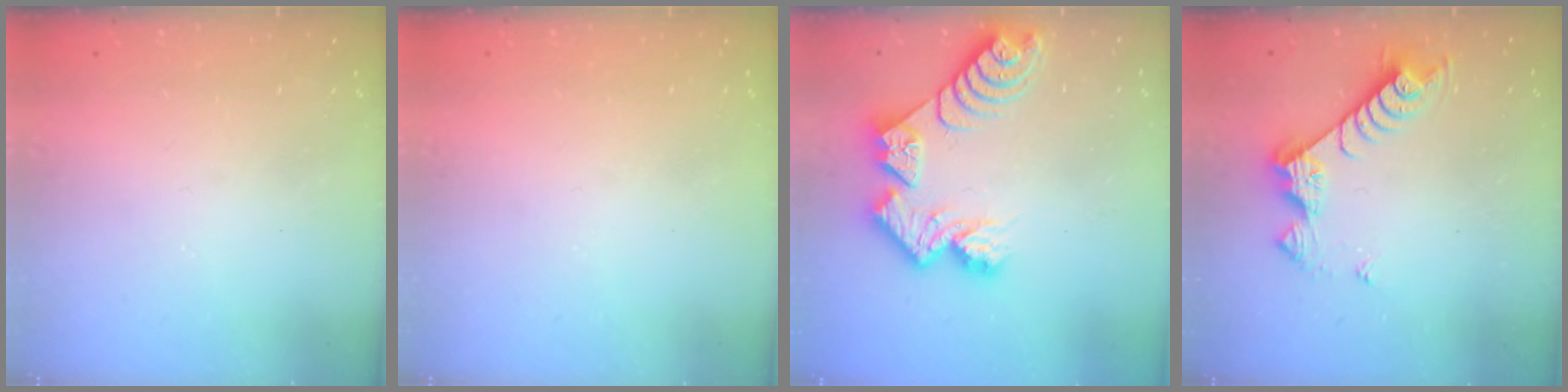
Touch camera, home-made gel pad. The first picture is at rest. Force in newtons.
{"total": 0.0}
{"total": 11.8, "press": 11.8, "slide": 1.2}
{"total": 8.2, "press": 8.2, "slide": 0.3}